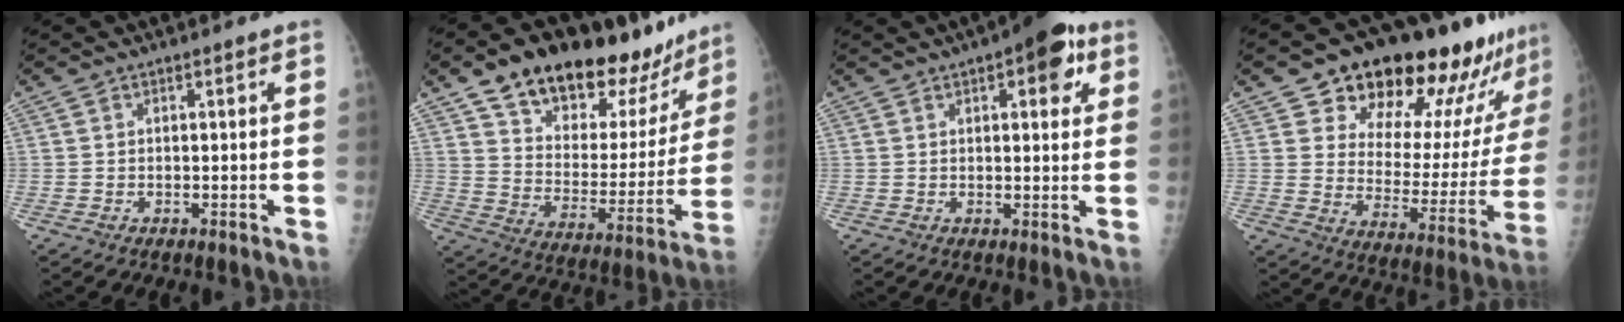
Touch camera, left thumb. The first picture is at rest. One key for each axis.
{"total": 25.4, "fx": 18.6, "fy": 11.7, "fz": 12.7, "tx": -0.149, "ty": -0.072, "tz": 0.285}
{"total": 8.6, "fx": 4.0, "fy": 3.6, "fz": 6.7, "tx": -0.058, "ty": -0.006, "tz": 0.044}
{"total": 24.3, "fx": 18.7, "fy": 9.3, "fz": 12.4, "tx": -0.131, "ty": -0.089, "tz": 0.257}